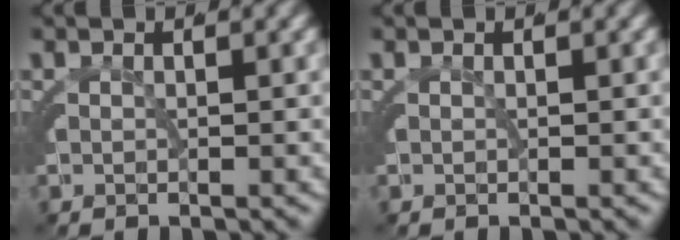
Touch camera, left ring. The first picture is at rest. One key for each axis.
{"total": 0.0}